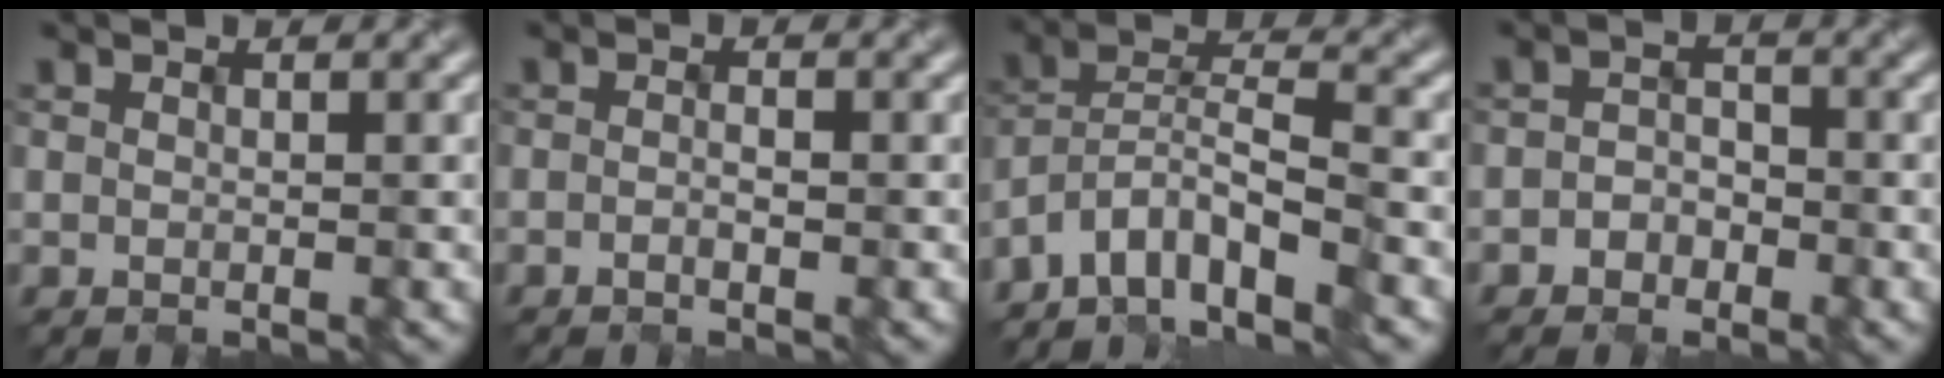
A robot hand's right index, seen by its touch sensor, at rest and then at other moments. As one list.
[{"total": 1.0, "force": [-0.6, 0.2, 0.8], "torque": [-0.015, 0.001, -0.014]}, {"total": 6.0, "force": [-4.8, 1.3, 3.2], "torque": [-0.051, 0.007, -0.098]}, {"total": 1.9, "force": [-1.2, 1.4, 0.5], "torque": [-0.003, 0.003, -0.028]}]